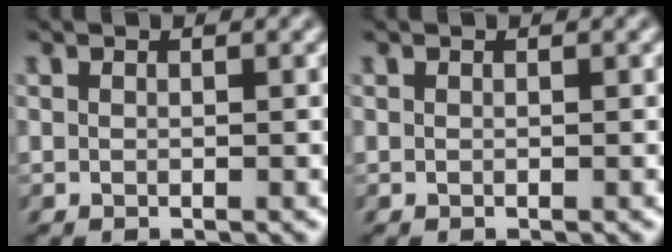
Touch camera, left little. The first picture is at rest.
{"total": 0.0}